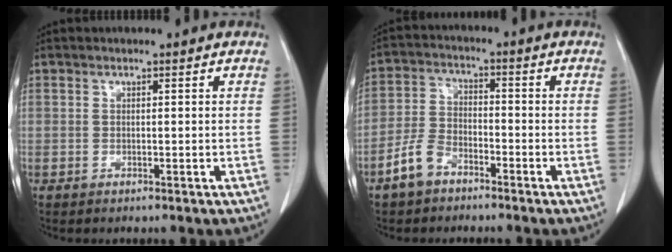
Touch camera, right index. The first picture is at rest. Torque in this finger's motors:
{"motor_torque": [-0.04, -0.11, 0.07, -0.06]}